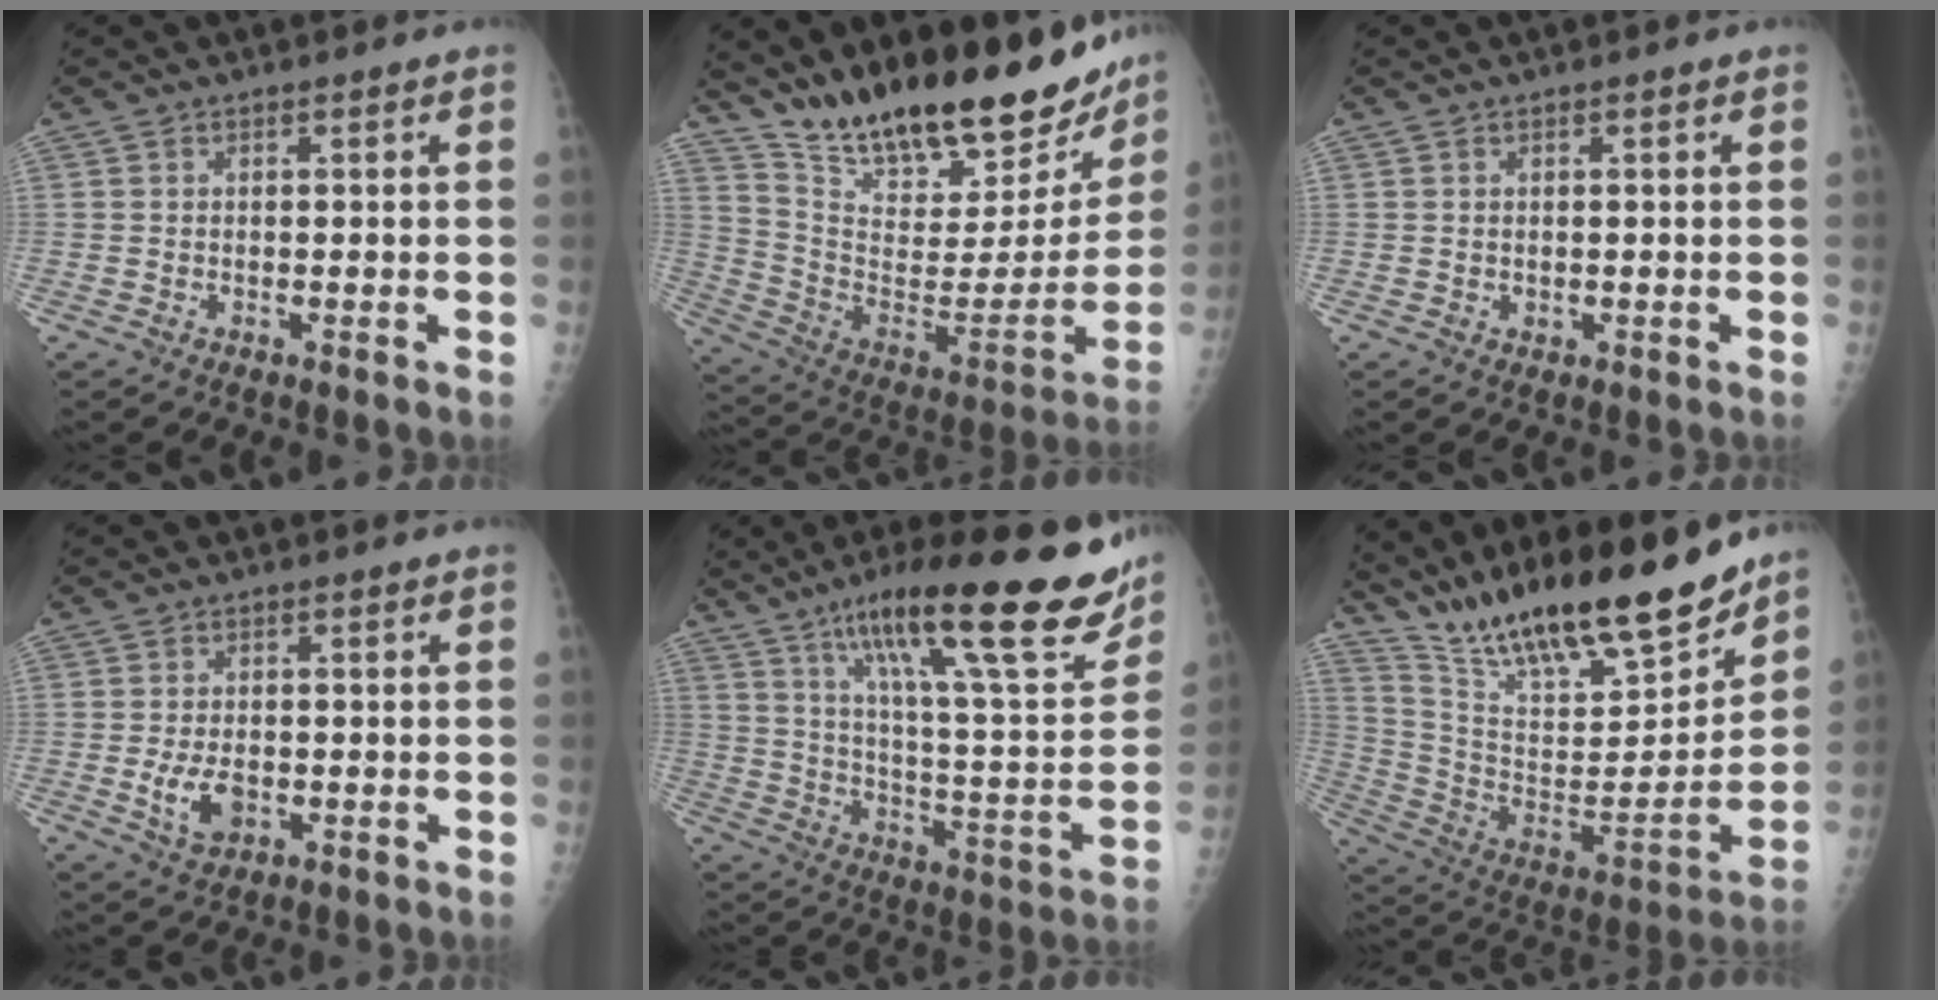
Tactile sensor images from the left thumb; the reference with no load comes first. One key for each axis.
{"total": 29.4, "fx": 23.2, "fy": 9.4, "fz": 15.3, "tx": -0.220, "ty": -0.104, "tz": 0.357}
{"total": 0.6, "fx": 0.2, "fy": 0.5, "fz": 0.3, "tx": -0.002, "ty": -0.001, "tz": 0.003}
{"total": 5.2, "fx": -1.1, "fy": 3.2, "fz": 3.8, "tx": -0.068, "ty": -0.004, "tz": -0.015}
{"total": 30.4, "fx": 18.3, "fy": 6.3, "fz": 23.4, "tx": -0.328, "ty": -0.043, "tz": 0.282}
{"total": 26.8, "fx": 21.0, "fy": 7.0, "fz": 15.0, "tx": -0.224, "ty": -0.089, "tz": 0.358}